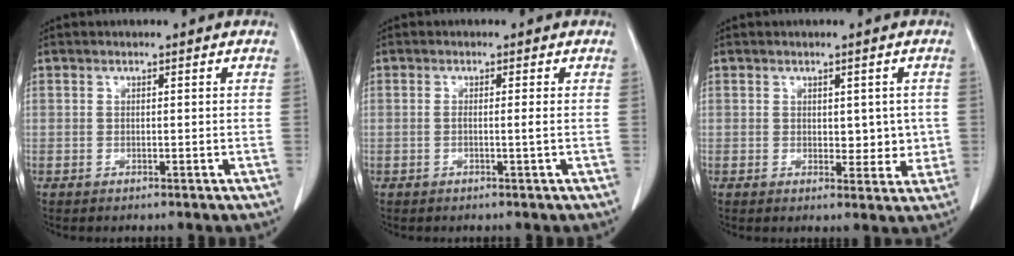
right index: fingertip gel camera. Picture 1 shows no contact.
{"total": 1.1, "force": [-0.1, -0.3, 1.0], "torque": [-0.021, -0.001, -0.004]}
{"total": 4.2, "force": [0.4, 2.5, 3.3], "torque": [-0.029, -0.005, 0.010]}